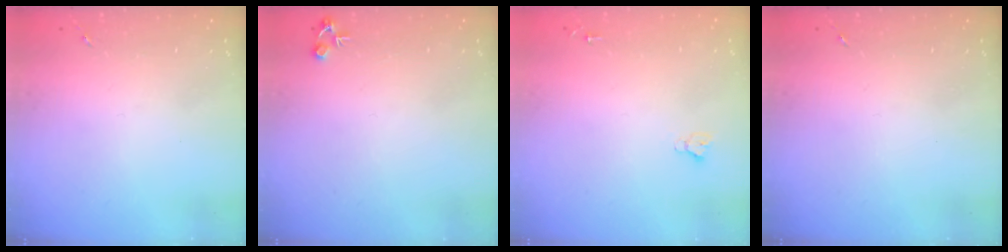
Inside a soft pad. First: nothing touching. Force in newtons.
{"total": 4.7, "press": 4.7, "slide": 0.2}
{"total": 2.7, "press": 2.7, "slide": 0.0}
{"total": 0.0}